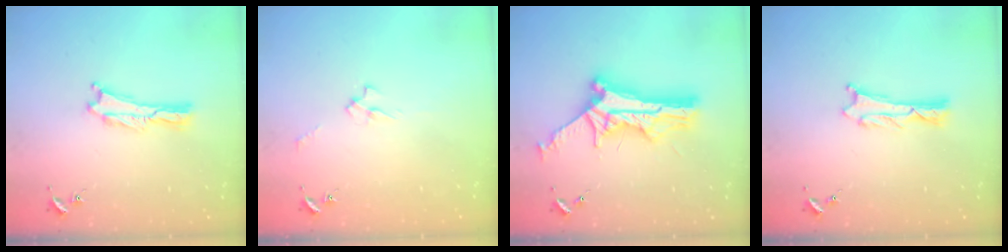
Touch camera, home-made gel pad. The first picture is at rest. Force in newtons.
{"total": 2.4, "press": 2.4, "slide": 0.4}
{"total": 12.0, "press": 12.0, "slide": 0.8}
{"total": 1.3, "press": 1.2, "slide": 0.1}